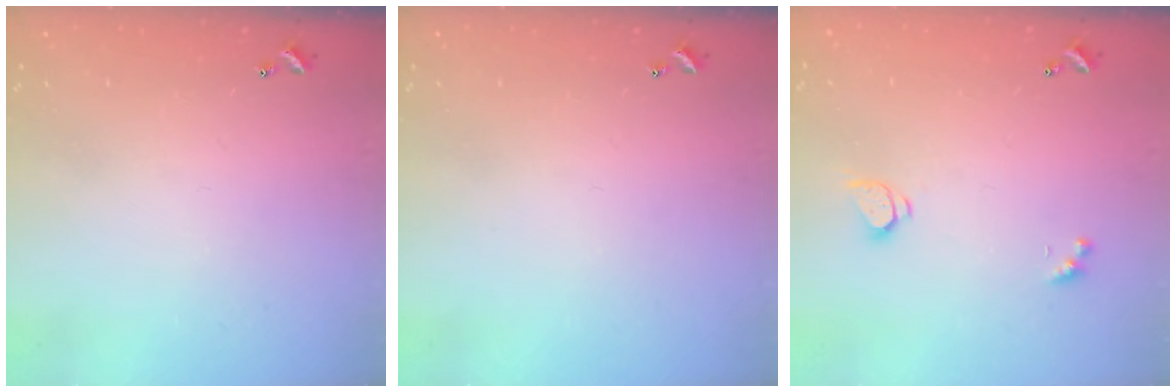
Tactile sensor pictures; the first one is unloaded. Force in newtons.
{"total": 0.0}
{"total": 1.6, "press": 1.6, "slide": 0.3}